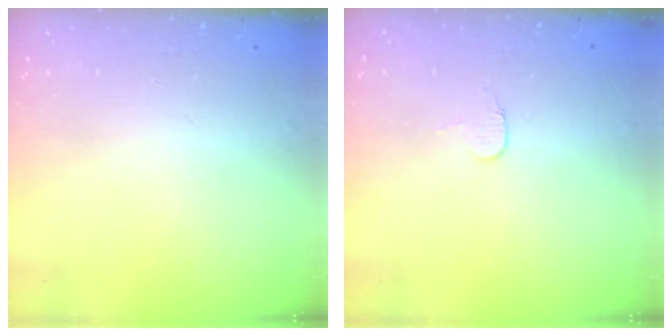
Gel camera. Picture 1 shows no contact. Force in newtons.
{"total": 4.3, "press": 4.3, "slide": 0.3}